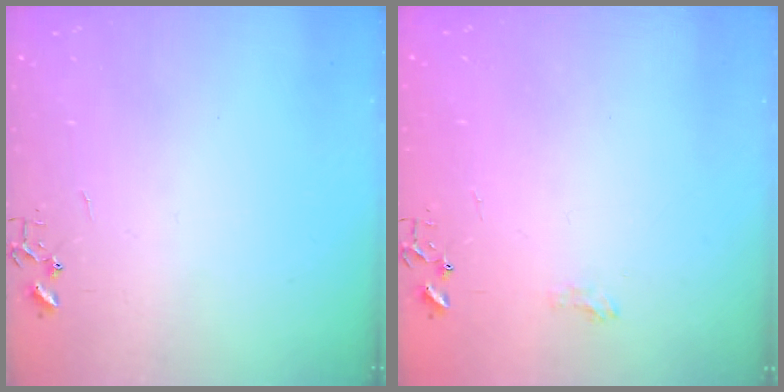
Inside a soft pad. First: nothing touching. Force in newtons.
{"total": 6.3, "press": 6.3, "slide": 0.8}